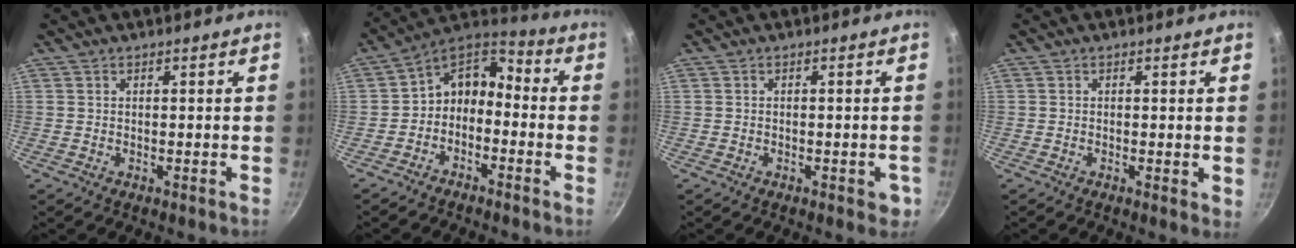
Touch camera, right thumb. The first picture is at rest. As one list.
[{"total": 9.6, "force": [-3.2, 6.8, 5.9], "torque": [-0.086, 0.078, -0.074]}, {"total": 3.1, "force": [-1.2, 1.5, 2.4], "torque": [-0.018, 0.005, -0.015]}, {"total": 1.3, "force": [0.0, 0.5, 1.2], "torque": [-0.015, -0.003, -0.003]}]